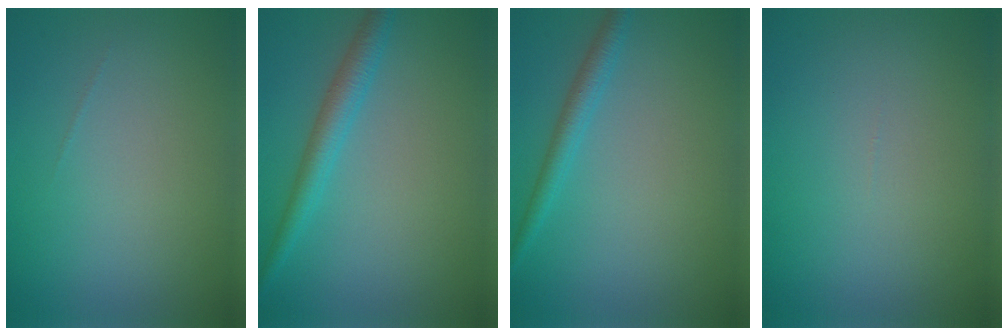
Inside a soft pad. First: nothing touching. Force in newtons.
{"total": 3.0, "press": 3.0, "slide": 0.1}
{"total": 2.2, "press": 2.2, "slide": 0.1}
{"total": 0.0}